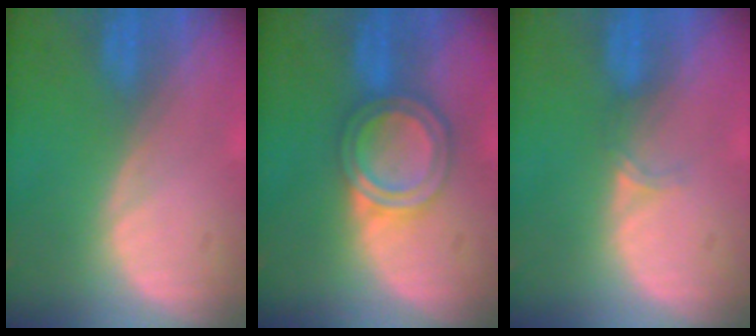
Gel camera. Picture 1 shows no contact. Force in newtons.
{"total": 6.2, "press": 5.4, "slide": 3.0}
{"total": 1.6, "press": 1.3, "slide": 1.1}